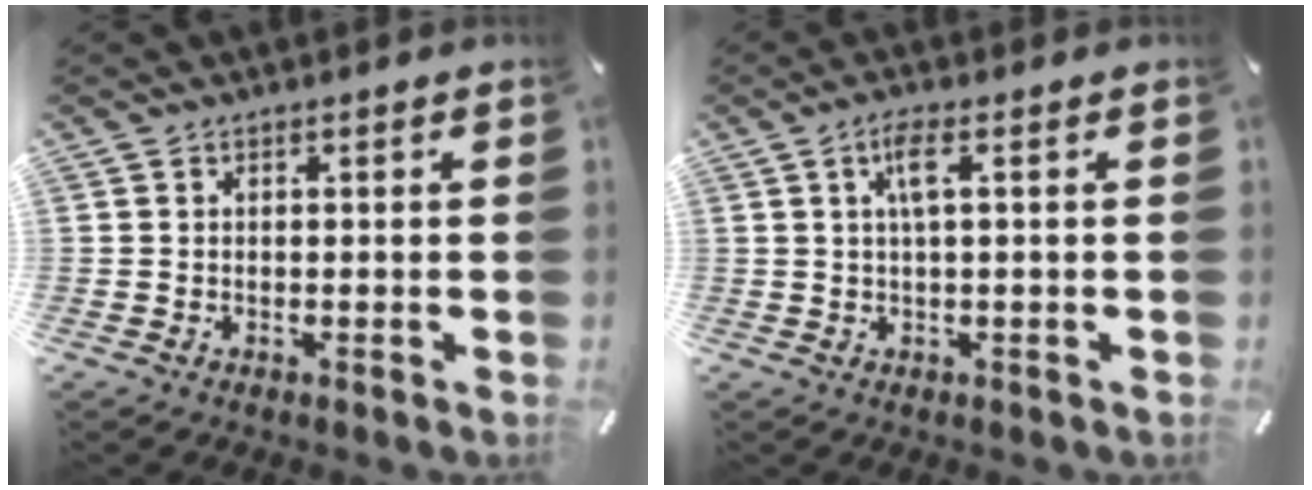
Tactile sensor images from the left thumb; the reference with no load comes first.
{"total": 4.2, "force": [1.0, 0.7, 4.0], "torque": [-0.080, 0.003, 0.015]}